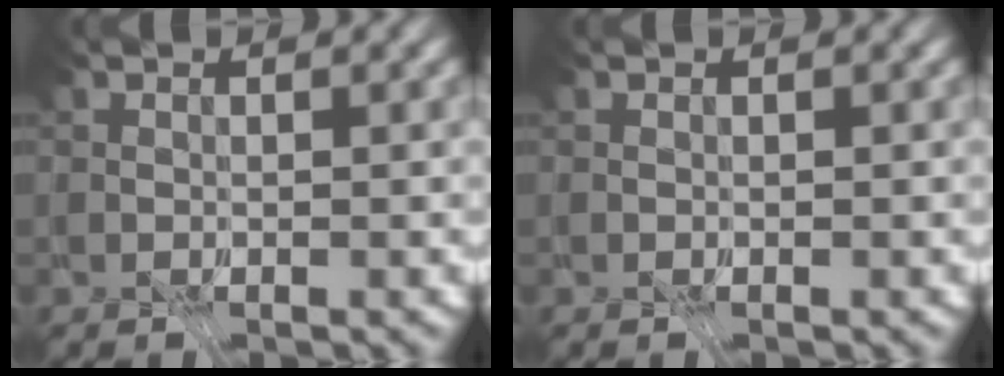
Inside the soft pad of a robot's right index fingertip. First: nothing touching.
{"total": 0.0}